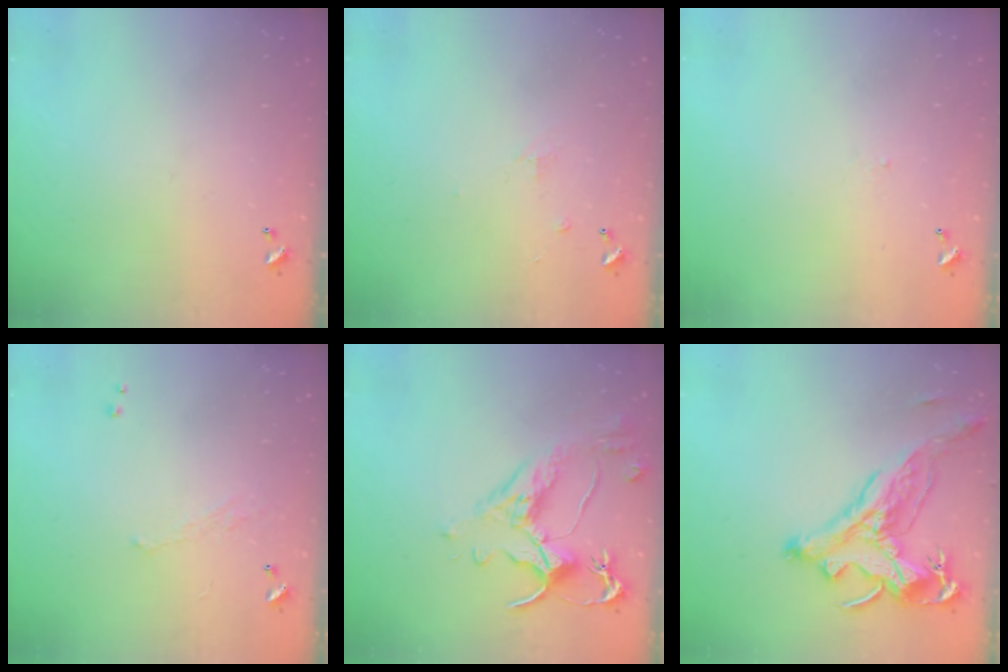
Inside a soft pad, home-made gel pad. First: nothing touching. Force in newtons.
{"total": 1.2, "press": 1.1, "slide": 0.6}
{"total": 2.1, "press": 2.1, "slide": 0.2}
{"total": 0.7, "press": 0.0, "slide": 0.7}
{"total": 2.6, "press": 2.2, "slide": 1.3}
{"total": 2.9, "press": 2.5, "slide": 1.3}